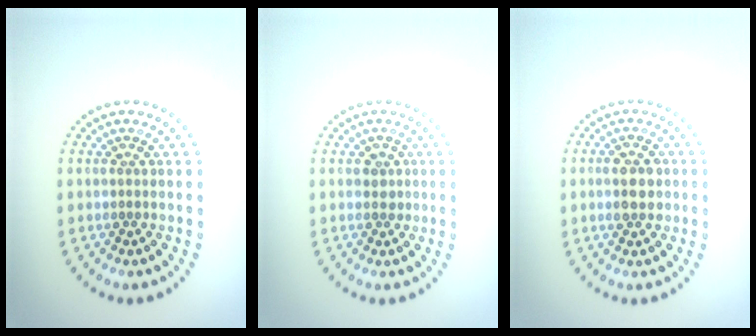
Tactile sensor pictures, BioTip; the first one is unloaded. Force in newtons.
{"total": 1.4, "press": 1.3, "slide": 0.5}
{"total": 2.9, "press": 2.9, "slide": 0.1}